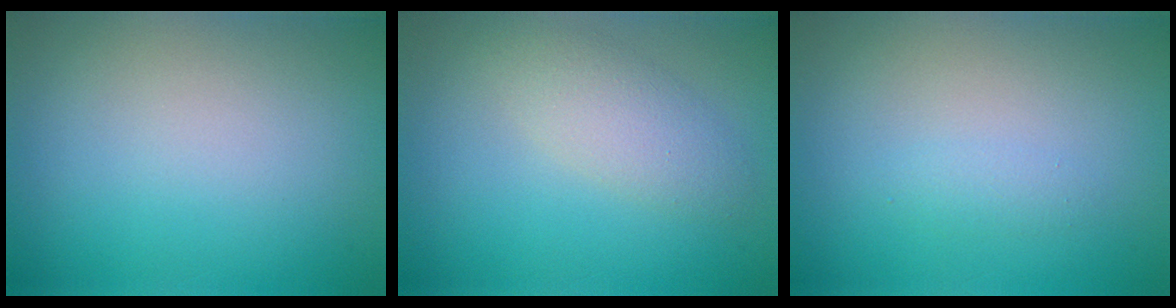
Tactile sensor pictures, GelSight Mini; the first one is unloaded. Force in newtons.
{"total": 2.9, "press": 2.9, "slide": 0.0}
{"total": 0.8, "press": 0.8, "slide": 0.0}